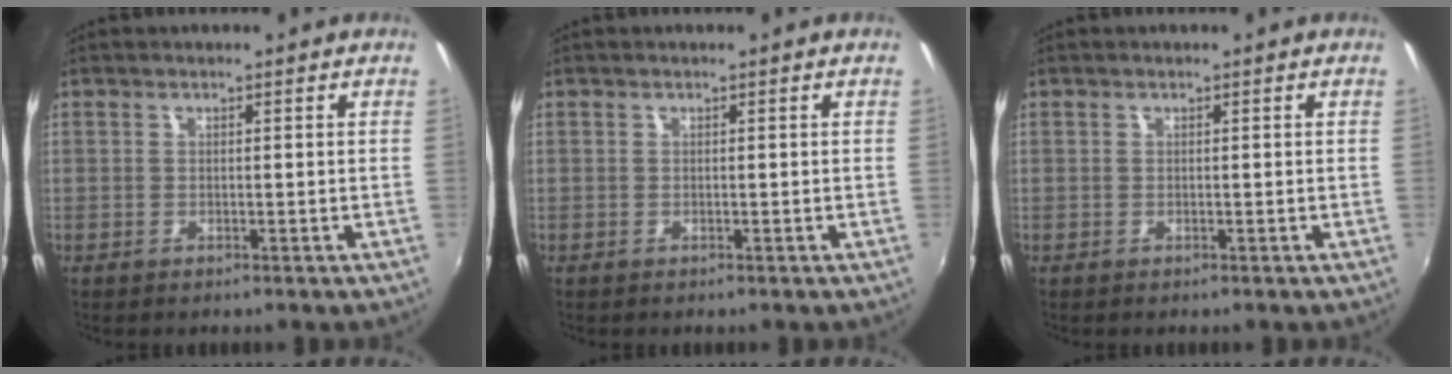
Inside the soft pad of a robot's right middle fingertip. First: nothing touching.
{"total": 0.0}
{"total": 0.0}